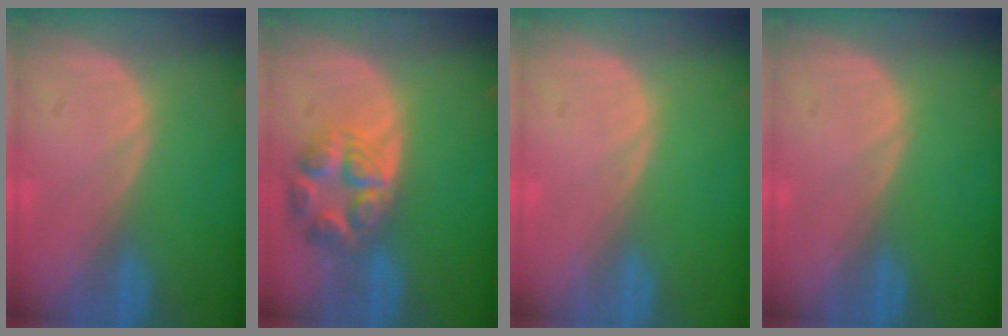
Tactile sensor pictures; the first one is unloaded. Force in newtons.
{"total": 7.6, "press": 6.8, "slide": 3.5}
{"total": 0.0}
{"total": 0.0}